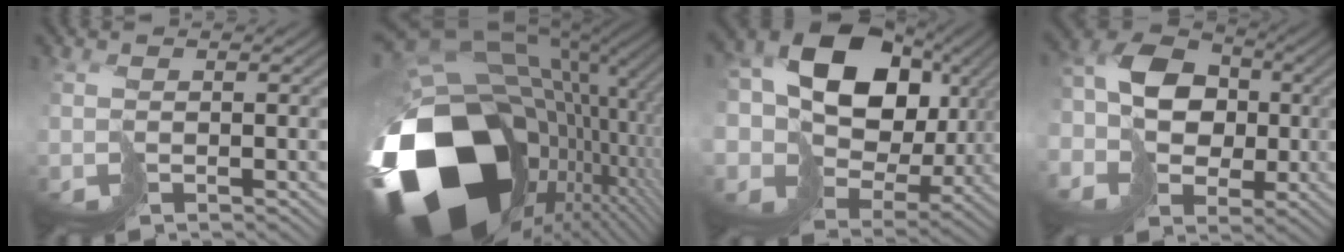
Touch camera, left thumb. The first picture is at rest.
{"total": 21.4, "force": [-5.9, 15.4, 13.7], "torque": [-0.286, -0.038, -0.066]}
{"total": 18.4, "force": [4.3, 14.9, 10.0], "torque": [-0.222, 0.002, 0.084]}
{"total": 10.4, "force": [-1.3, 8.5, 5.8], "torque": [-0.127, -0.010, -0.029]}